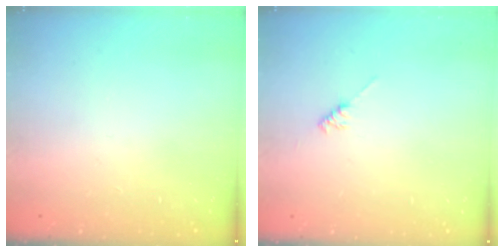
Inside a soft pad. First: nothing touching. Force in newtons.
{"total": 1.8, "press": 1.7, "slide": 0.3}